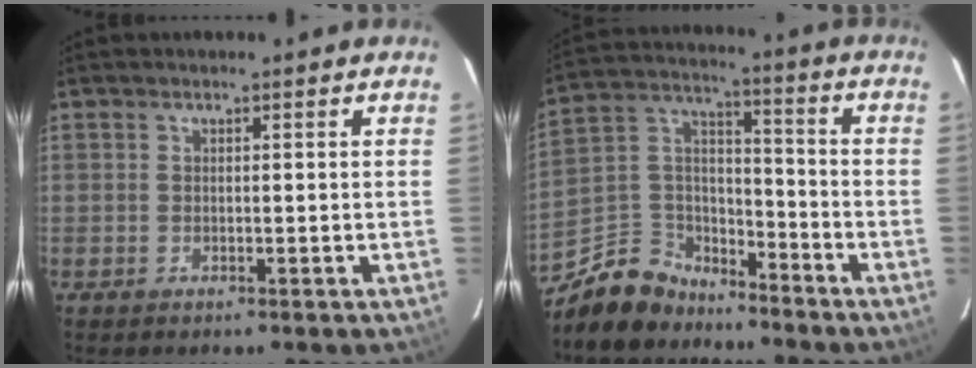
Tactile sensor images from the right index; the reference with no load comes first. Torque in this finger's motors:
{"motor_torque": [0.86, -1.00, 0.08, 0.00]}